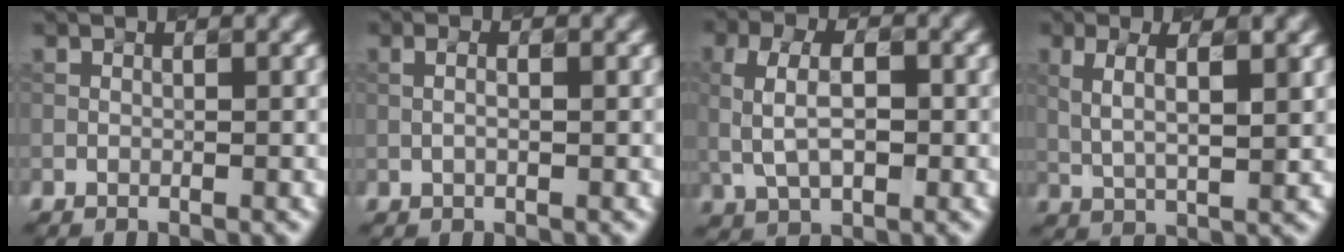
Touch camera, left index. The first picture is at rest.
{"total": 1.4, "force": [0.4, 0.6, 1.3], "torque": [-0.008, 0.000, -0.002]}
{"total": 4.3, "force": [0.0, 2.5, 3.5], "torque": [-0.075, 0.006, 0.004]}
{"total": 4.0, "force": [1.3, 1.1, 3.6], "torque": [-0.069, 0.006, 0.031]}